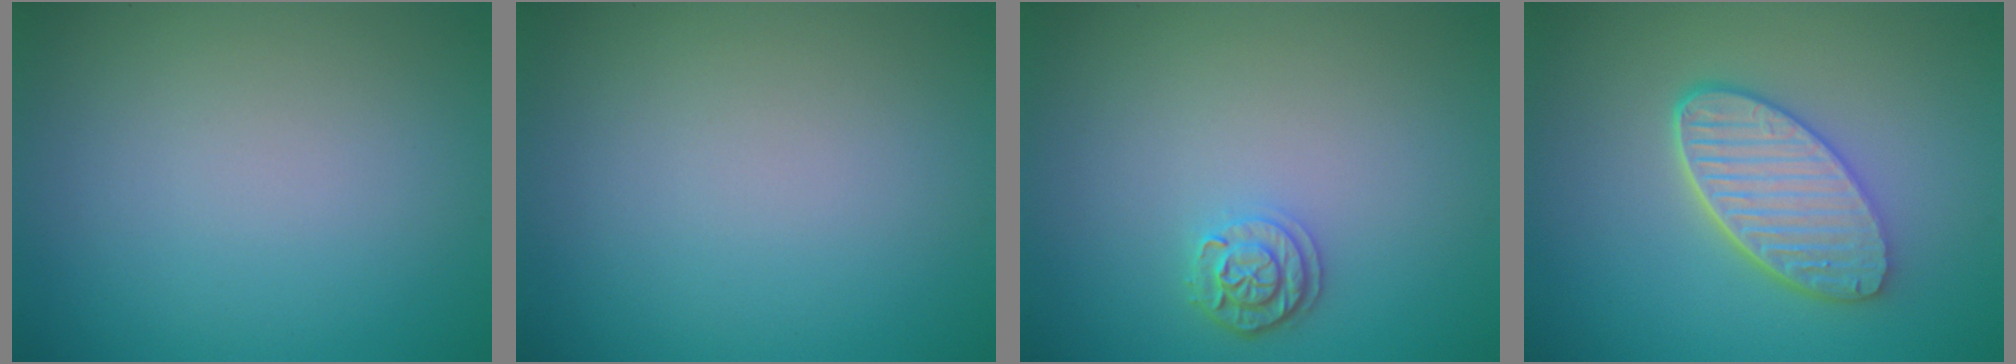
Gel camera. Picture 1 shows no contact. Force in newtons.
{"total": 0.0}
{"total": 2.1, "press": 1.9, "slide": 0.9}
{"total": 5.7, "press": 4.4, "slide": 3.6}